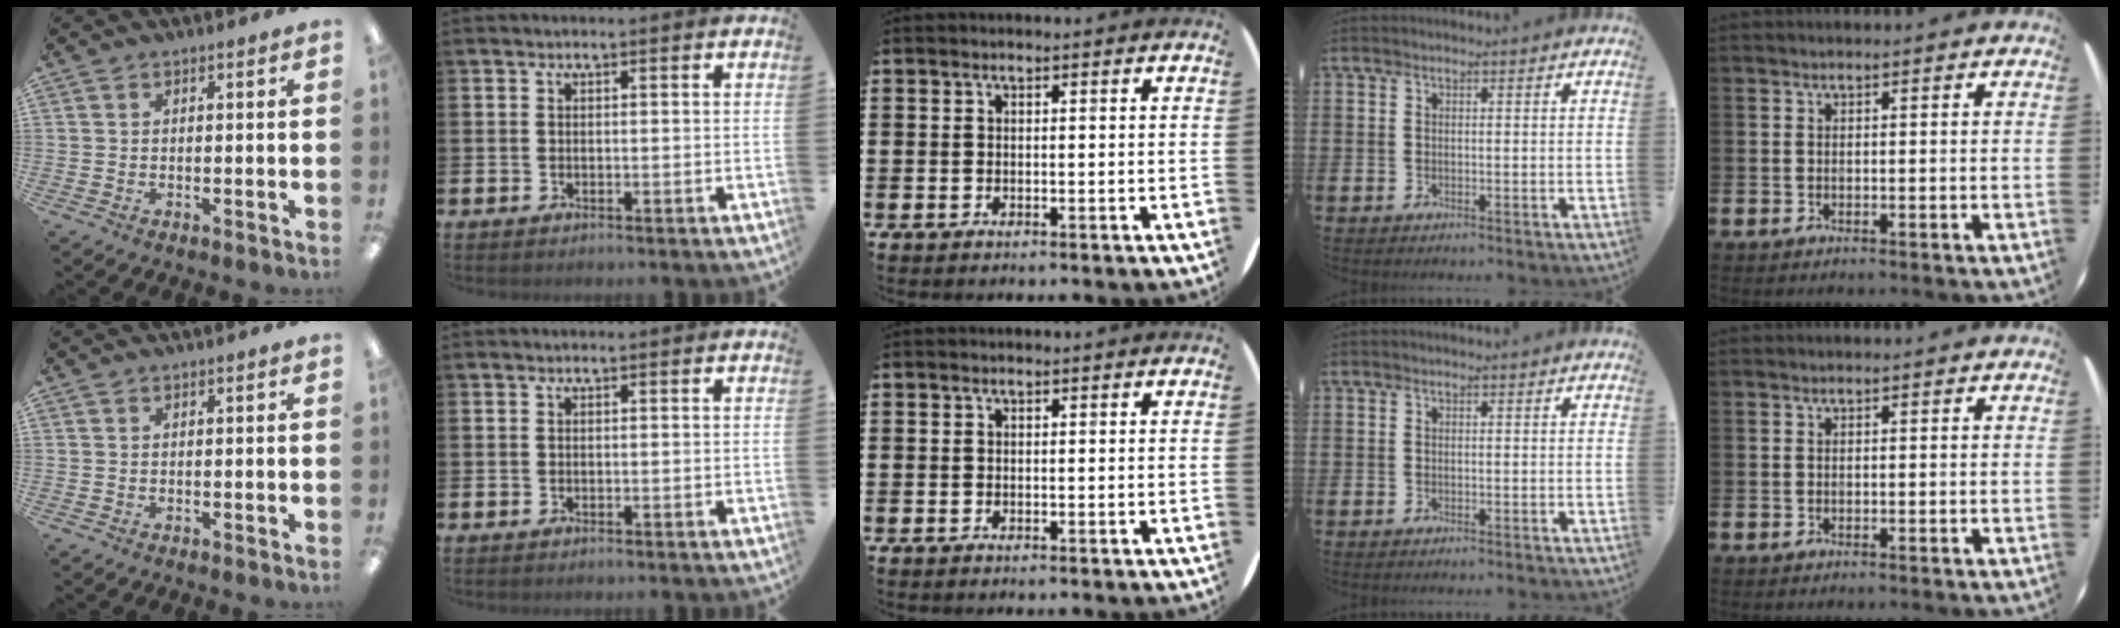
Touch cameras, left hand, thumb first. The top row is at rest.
{}